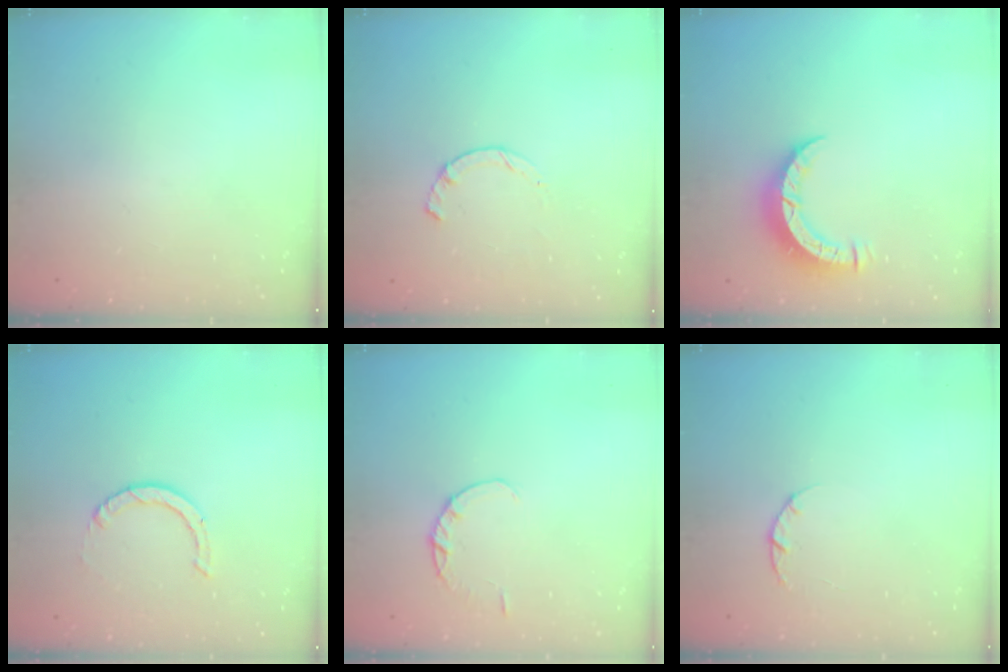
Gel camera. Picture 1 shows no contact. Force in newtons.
{"total": 1.9, "press": 1.9, "slide": 0.3}
{"total": 6.3, "press": 6.3, "slide": 0.6}
{"total": 0.9, "press": 0.9, "slide": 0.1}
{"total": 1.8, "press": 1.8, "slide": 0.3}
{"total": 2.0, "press": 1.9, "slide": 0.4}